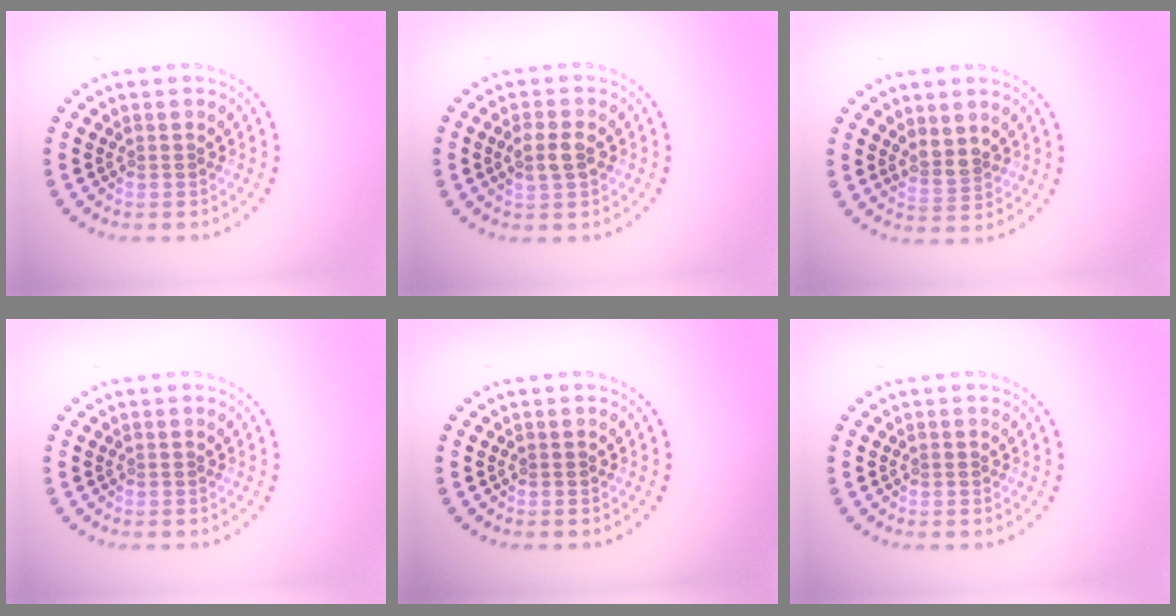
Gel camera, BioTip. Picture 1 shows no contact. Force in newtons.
{"total": 2.1, "press": 2.1, "slide": 0.2}
{"total": 2.2, "press": 1.9, "slide": 1.2}
{"total": 0.0}
{"total": 0.0}
{"total": 0.0}